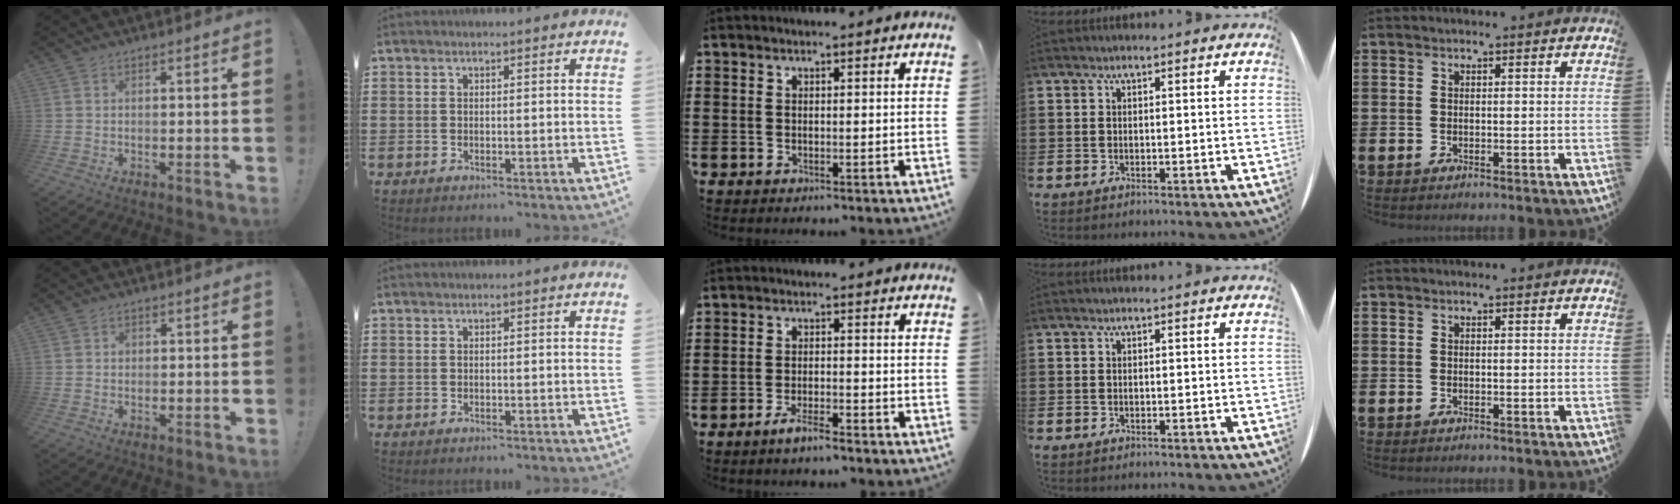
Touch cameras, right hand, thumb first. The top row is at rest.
{"thumb": {"total": 1.0, "force": [0.1, 0.9, 0.3], "torque": [0.001, 0.002, 0.001]}, "middle": {"total": 3.2, "force": [-2.5, 0.4, 1.9], "torque": [-0.038, 0.005, -0.050]}}